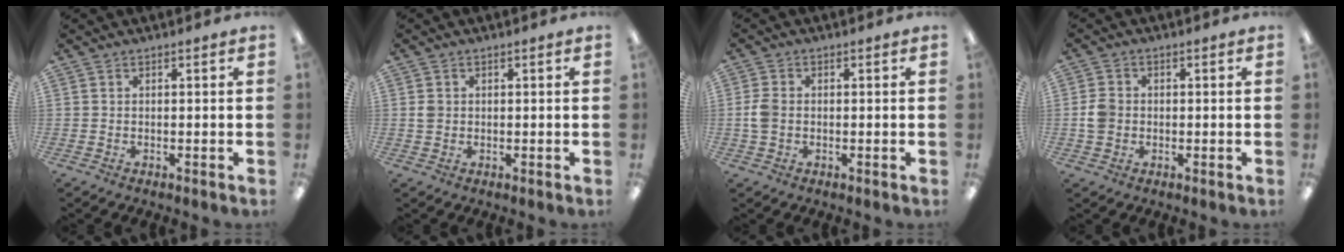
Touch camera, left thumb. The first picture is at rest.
{"total": 1.7, "force": [0.2, 1.6, 0.6], "torque": [-0.003, 0.002, 0.002]}
{"total": 3.9, "force": [-0.3, 2.8, 2.7], "torque": [-0.063, 0.002, -0.008]}
{"total": 3.8, "force": [-0.4, 3.4, 1.8], "torque": [-0.023, 0.005, -0.008]}